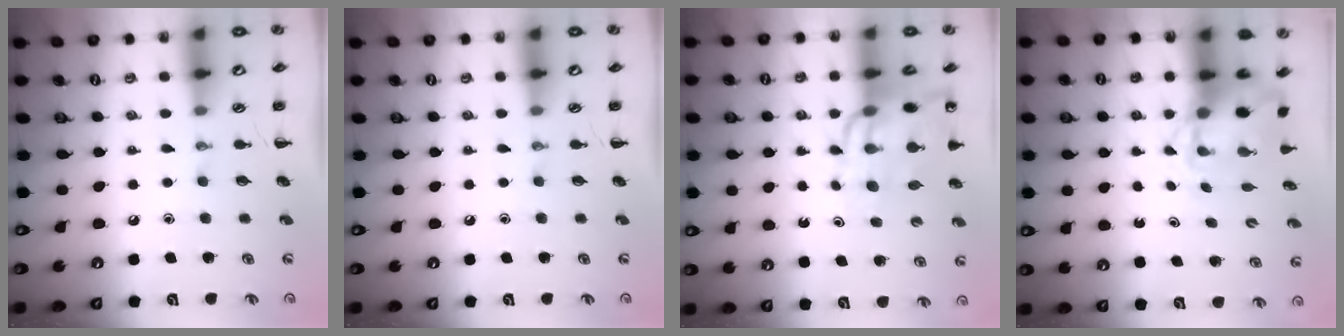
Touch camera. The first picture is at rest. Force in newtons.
{"total": 0.0}
{"total": 13.1, "press": 12.5, "slide": 4.1}
{"total": 4.8, "press": 4.8, "slide": 0.4}